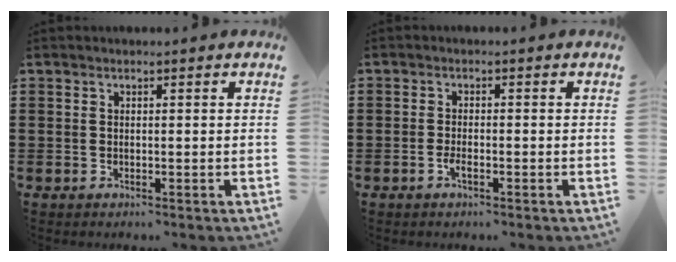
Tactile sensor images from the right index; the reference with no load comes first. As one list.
[{"total": 1.7, "force": [-0.8, 0.4, 1.4], "torque": [-0.034, -0.007, -0.015]}]